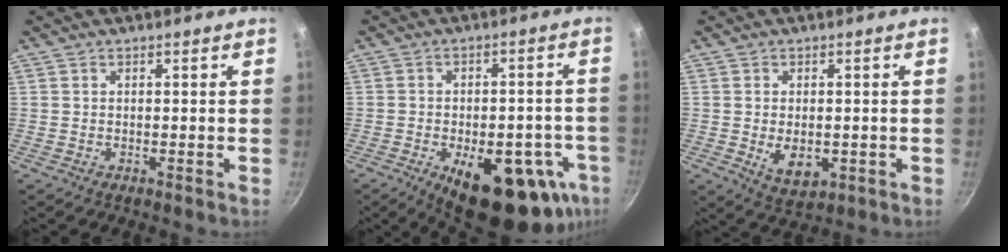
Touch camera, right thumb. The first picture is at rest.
{"total": 21.8, "force": [-9.2, 10.5, 16.7], "torque": [-0.170, 0.017, -0.113]}
{"total": 6.2, "force": [-0.8, 4.0, 4.7], "torque": [-0.066, -0.012, -0.002]}